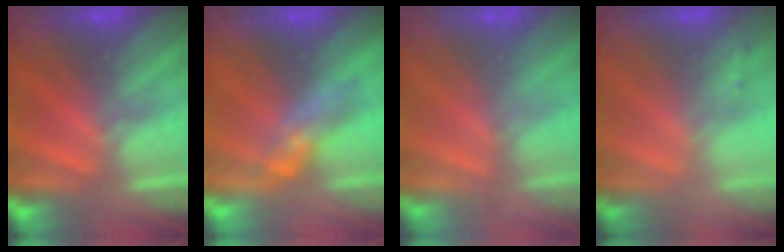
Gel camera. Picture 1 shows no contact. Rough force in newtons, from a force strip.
{"total": 2.7}
{"total": 2.4}
{"total": 1.4}